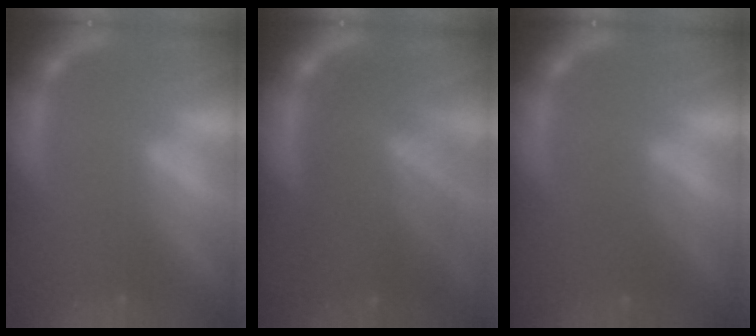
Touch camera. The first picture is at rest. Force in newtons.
{"total": 9.5}
{"total": 2.4}